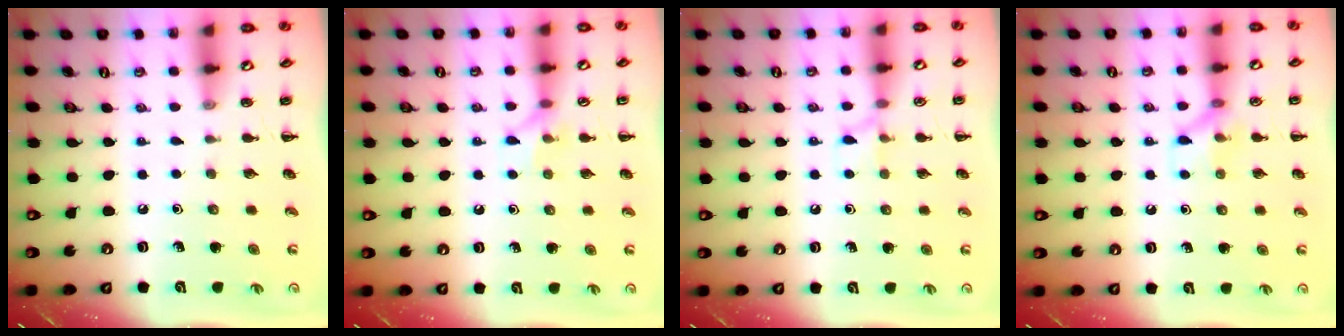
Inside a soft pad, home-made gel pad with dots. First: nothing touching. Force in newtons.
{"total": 6.2, "press": 6.2, "slide": 0.6}
{"total": 5.3, "press": 5.2, "slide": 1.1}
{"total": 6.8, "press": 6.7, "slide": 0.7}